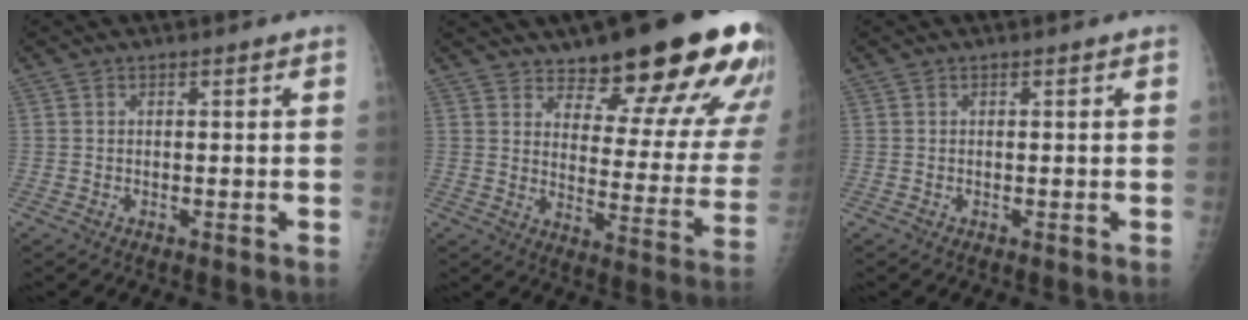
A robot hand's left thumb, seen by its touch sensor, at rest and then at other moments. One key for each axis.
{"total": 22.7, "fx": 16.4, "fy": 6.6, "fz": 14.2, "tx": -0.141, "ty": -0.096, "tz": 0.214}
{"total": 0.0}